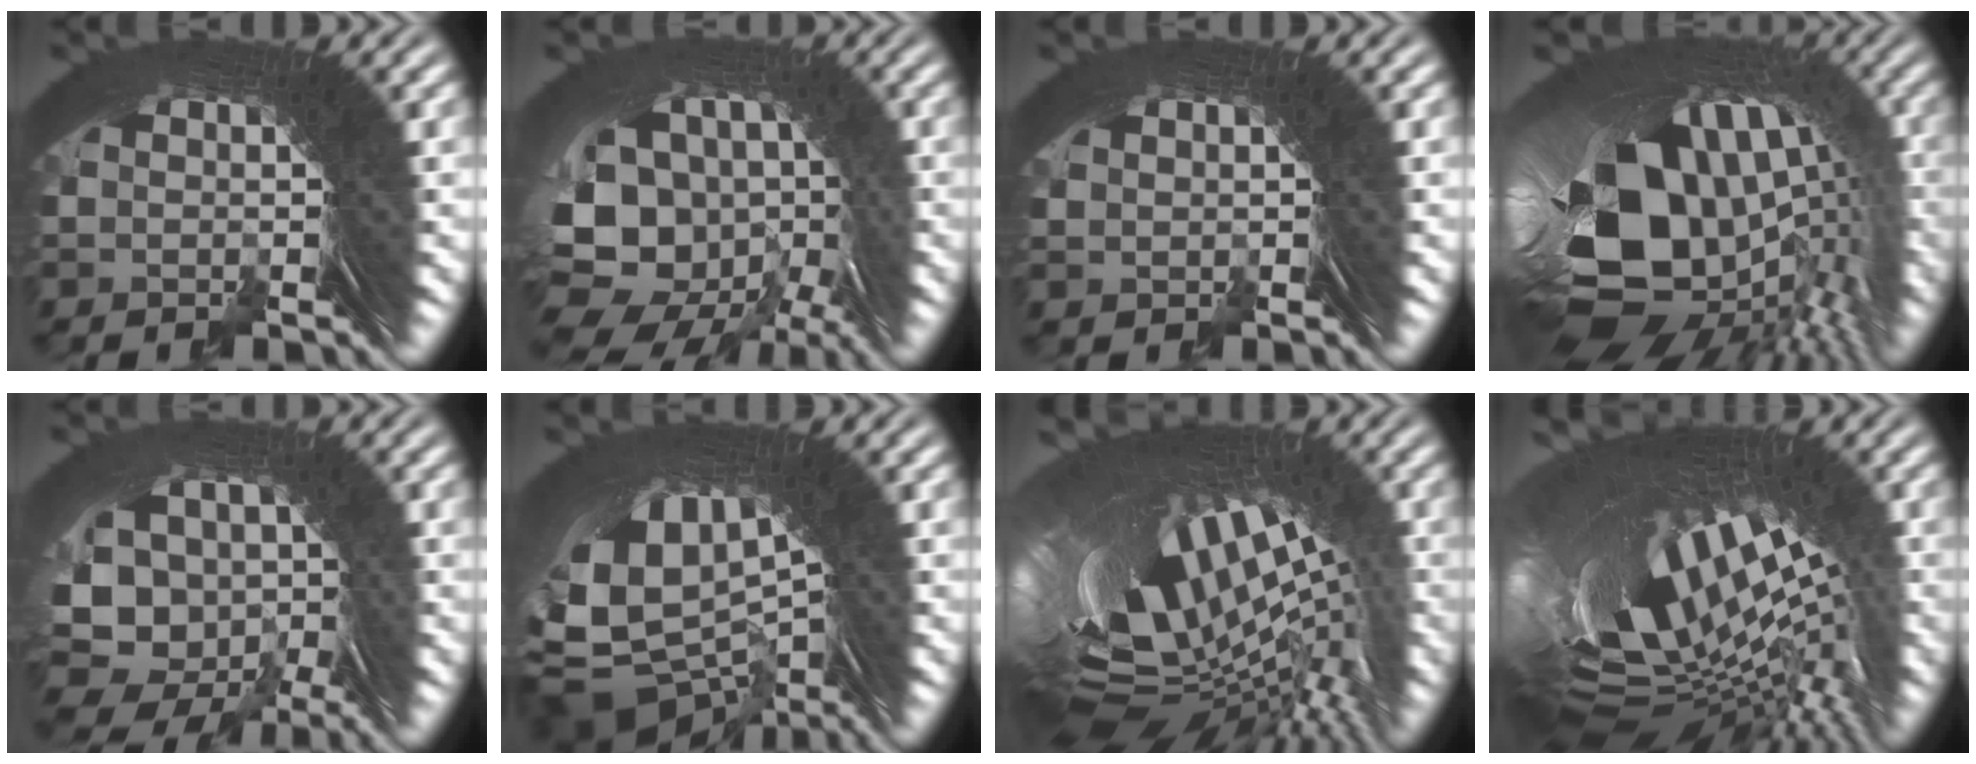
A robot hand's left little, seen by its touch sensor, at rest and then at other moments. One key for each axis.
{"total": 13.8, "fx": -4.6, "fy": 10.8, "fz": 7.3, "tx": -0.194, "ty": -0.082, "tz": -0.047}
{"total": 0.9, "fx": 0.1, "fy": 0.0, "fz": -0.9, "tx": 0.018, "ty": -0.004, "tz": 0.013}
{"total": 21.2, "fx": -3.7, "fy": 13.7, "fz": 15.8, "tx": -0.281, "ty": -0.057, "tz": -0.030}
{"total": 15.1, "fx": -3.3, "fy": 12.7, "fz": 7.4, "tx": -0.206, "ty": -0.079, "tz": -0.038}
{"total": 12.8, "fx": -2.6, "fy": 9.5, "fz": 8.1, "tx": -0.195, "ty": -0.069, "tz": -0.015}
{"total": 20.8, "fx": -1.4, "fy": 13.0, "fz": 16.2, "tx": -0.295, "ty": -0.046, "tz": -0.001}
{"total": 22.2, "fx": -0.6, "fy": 12.6, "fz": 18.2, "tx": -0.324, "ty": -0.037, "tz": 0.010}